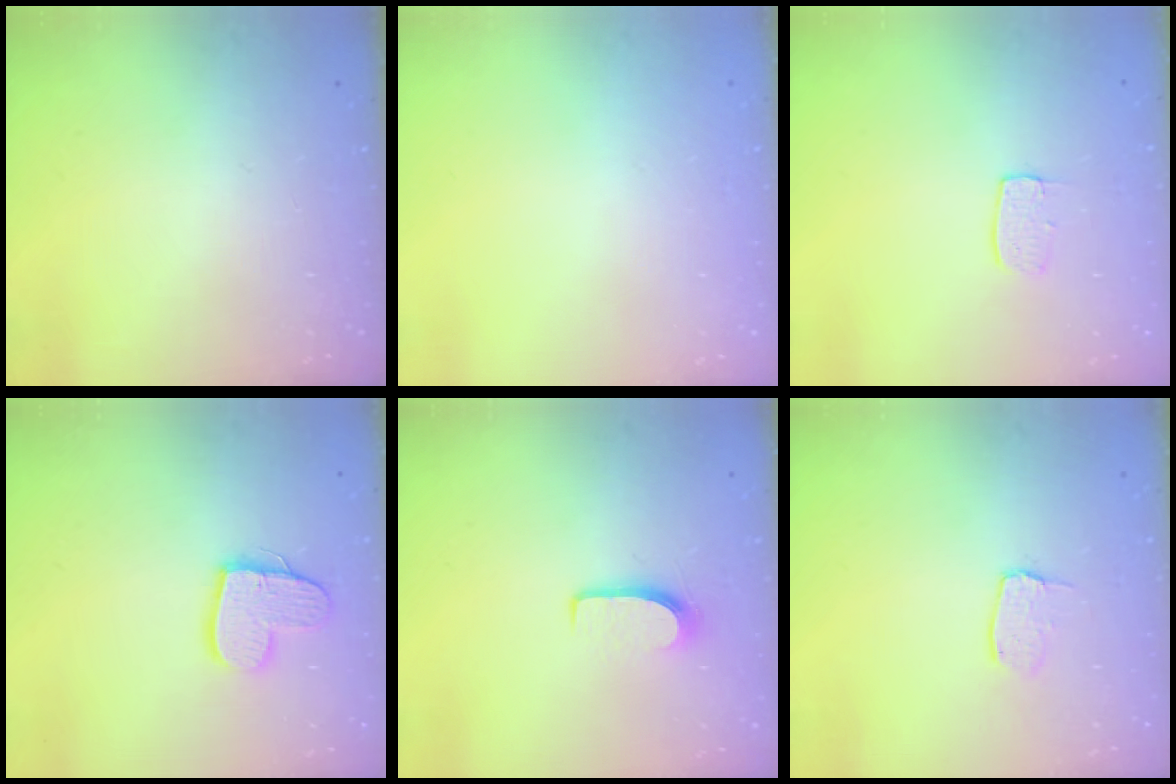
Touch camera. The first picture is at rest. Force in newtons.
{"total": 0.0}
{"total": 6.7, "press": 6.6, "slide": 0.4}
{"total": 11.9, "press": 11.8, "slide": 1.1}
{"total": 6.5, "press": 6.4, "slide": 0.6}
{"total": 5.6, "press": 5.6, "slide": 0.4}